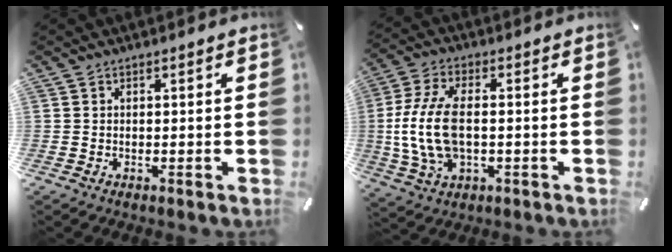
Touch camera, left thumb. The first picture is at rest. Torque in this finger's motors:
{"motor_torque": [1.20, 1.11, 1.91, 0.06, 0.63]}